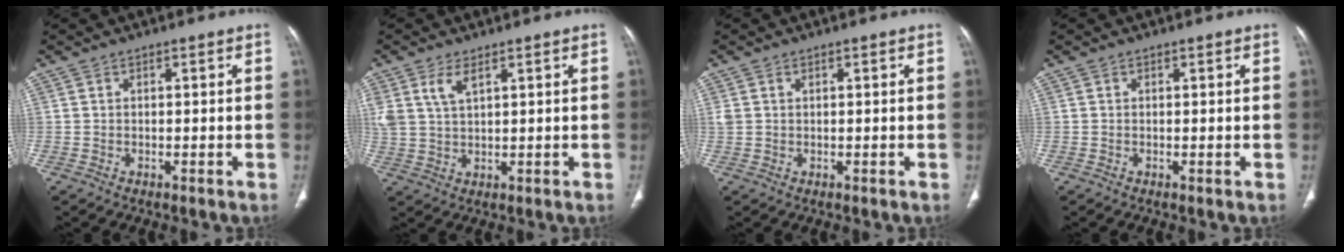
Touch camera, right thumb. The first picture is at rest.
{"total": 4.9, "force": [2.6, 2.3, 3.5], "torque": [-0.075, -0.005, 0.061]}
{"total": 1.5, "force": [0.6, 1.1, 0.9], "torque": [-0.022, 0.007, 0.020]}
{"total": 0.0}